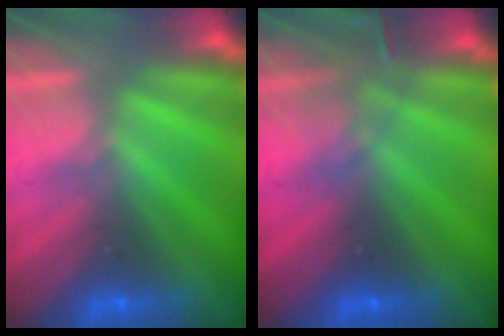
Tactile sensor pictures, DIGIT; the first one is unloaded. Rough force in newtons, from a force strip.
{"total": 3.0}